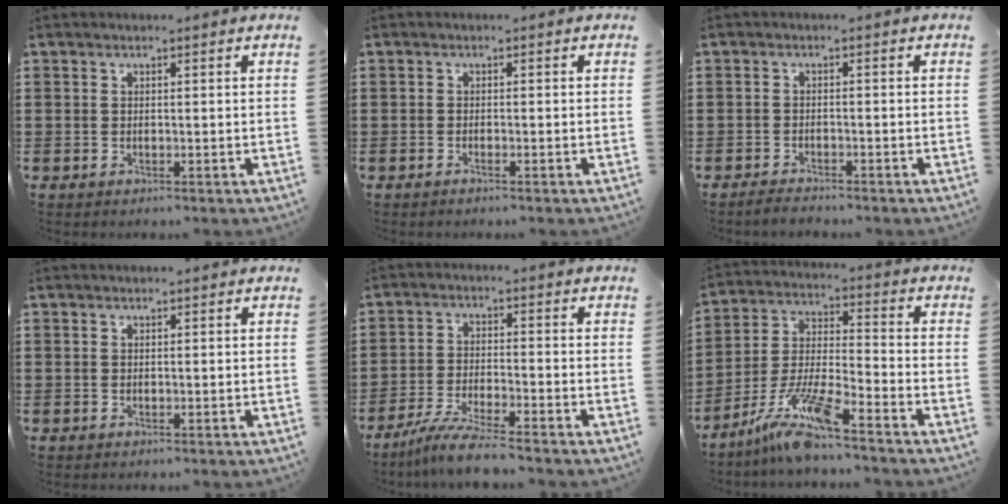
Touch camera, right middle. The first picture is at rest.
{"total": 0.6, "force": [-0.4, 0.0, 0.4], "torque": [-0.008, -0.003, -0.008]}
{"total": 1.5, "force": [-1.5, 0.1, 0.3], "torque": [-0.009, 0.000, -0.029]}
{"total": 0.0}
{"total": 6.1, "force": [-5.3, -0.3, 3.0], "torque": [-0.066, -0.018, -0.101]}
{"total": 10.4, "force": [-8.4, 0.3, 6.2], "torque": [-0.137, -0.007, -0.170]}